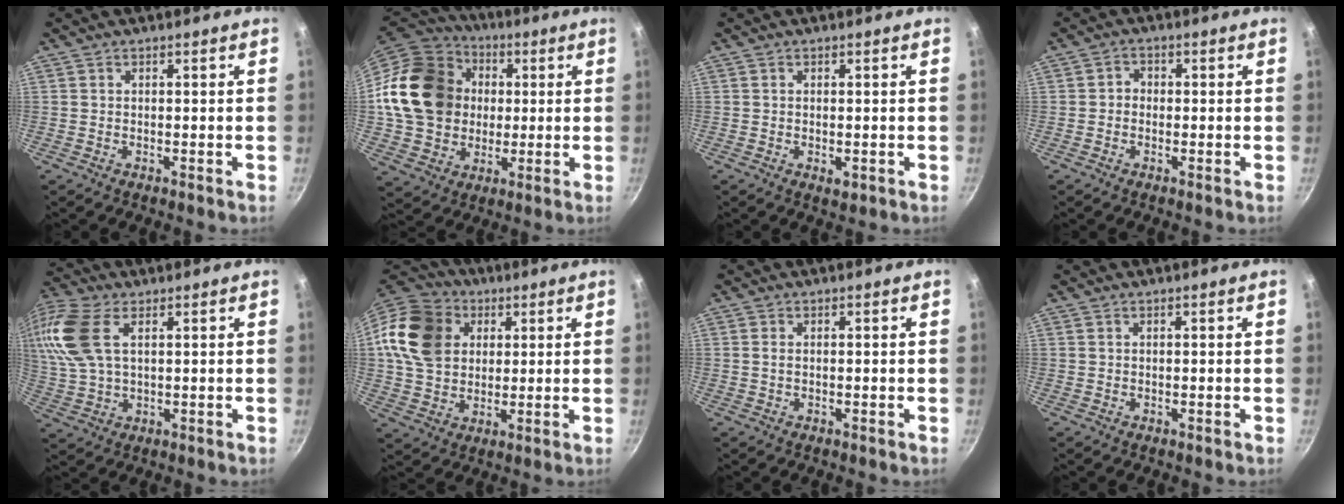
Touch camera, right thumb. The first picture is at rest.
{"total": 21.7, "force": [2.1, 18.2, 11.6], "torque": [-0.190, 0.031, 0.045]}
{"total": 1.7, "force": [-0.4, 0.9, 1.4], "torque": [-0.021, -0.005, -0.003]}
{"total": 2.0, "force": [-0.5, 1.8, 0.8], "torque": [-0.005, 0.009, -0.012]}
{"total": 13.5, "force": [4.5, 7.4, 10.3], "torque": [-0.222, 0.010, 0.088]}
{"total": 17.4, "force": [5.0, 13.8, 9.3], "torque": [-0.163, 0.011, 0.088]}
{"total": 1.0, "force": [0.1, 0.6, 0.8], "torque": [-0.015, 0.001, 0.001]}
{"total": 0.0}